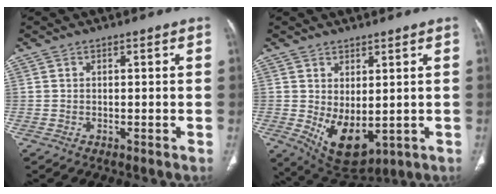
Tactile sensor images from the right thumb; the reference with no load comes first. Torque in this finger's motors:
{"motor_torque": [-0.30, 0.50, 0.38, 0.38, 0.19]}